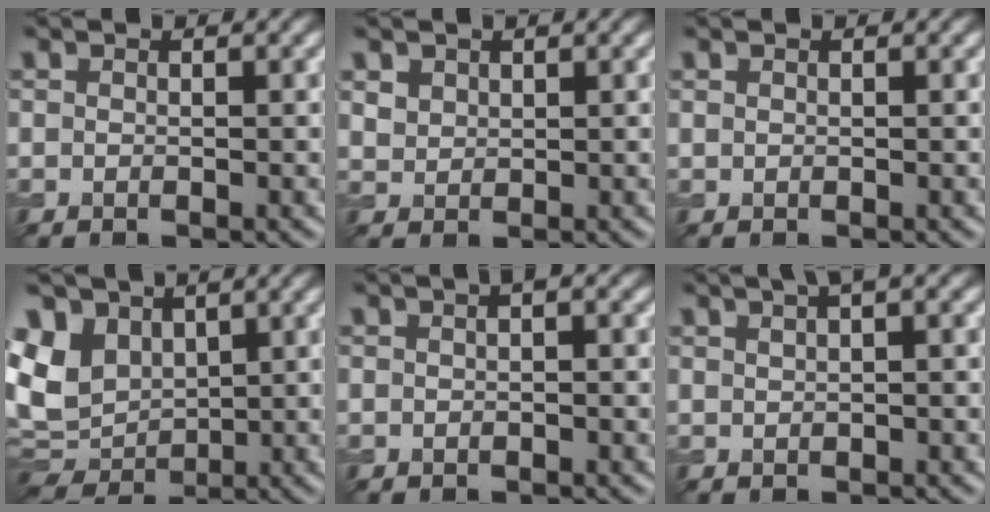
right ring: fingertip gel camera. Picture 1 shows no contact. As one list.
[{"total": 1.5, "force": [1.0, 1.0, 0.4], "torque": [-0.012, -0.005, 0.024]}, {"total": 0.0}, {"total": 7.3, "force": [1.5, 5.7, 4.3], "torque": [-0.111, 0.004, 0.026]}, {"total": 1.2, "force": [0.5, 0.3, 1.1], "torque": [-0.018, 0.003, 0.005]}, {"total": 3.0, "force": [1.8, 1.0, 2.3], "torque": [-0.026, 0.010, 0.019]}]